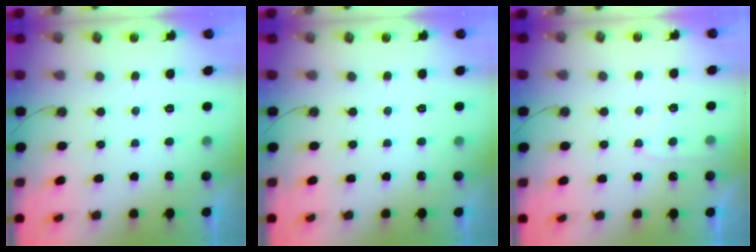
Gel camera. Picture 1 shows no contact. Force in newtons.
{"total": 0.0}
{"total": 4.7, "press": 4.6, "slide": 0.5}